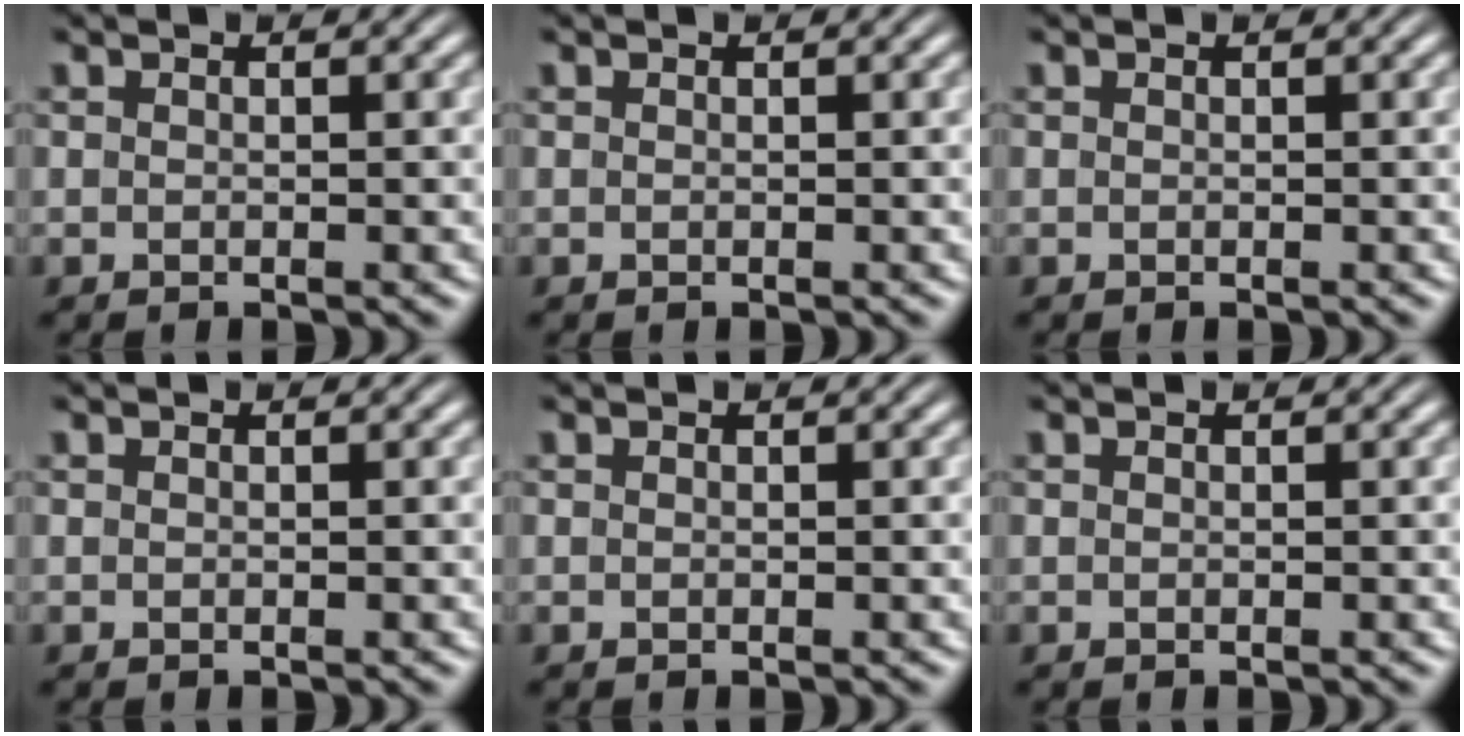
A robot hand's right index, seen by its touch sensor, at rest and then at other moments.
{"total": 0.0}
{"total": 0.0}
{"total": 0.0}
{"total": 0.0}
{"total": 0.0}